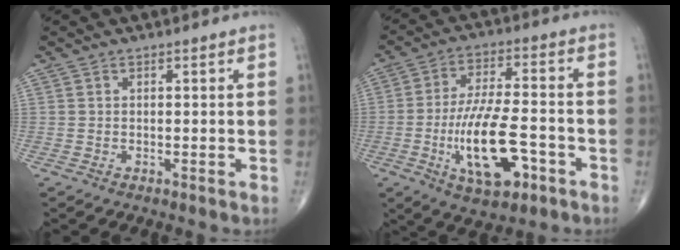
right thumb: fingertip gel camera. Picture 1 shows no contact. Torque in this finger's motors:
{"motor_torque": [2.16, 2.24, 1.64, -0.30, 0.48]}